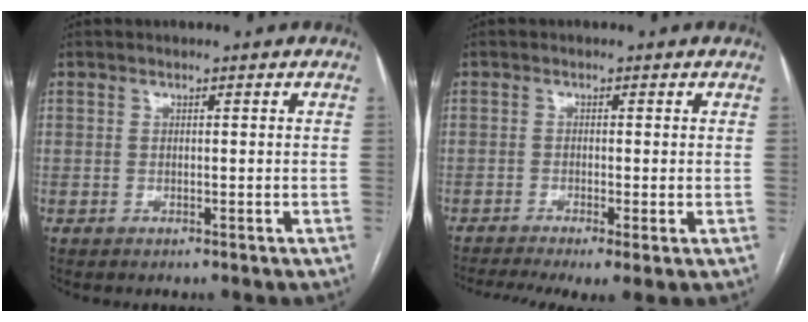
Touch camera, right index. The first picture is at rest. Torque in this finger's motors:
{"motor_torque": [0.58, -0.08, 0.15, 0.04]}